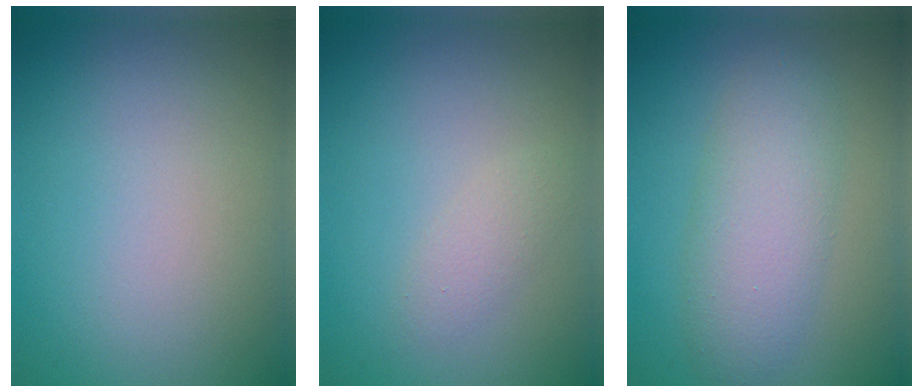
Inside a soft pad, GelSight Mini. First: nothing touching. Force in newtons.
{"total": 1.3, "press": 1.3, "slide": 0.1}
{"total": 5.3, "press": 5.3, "slide": 0.1}